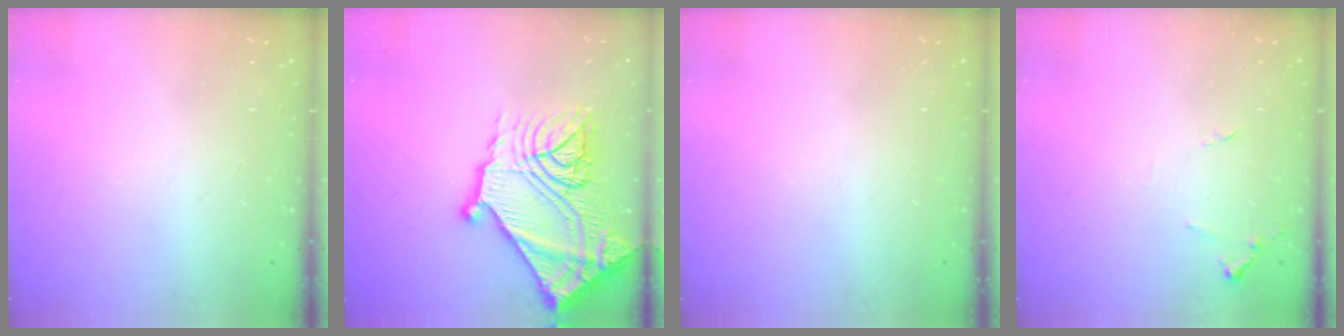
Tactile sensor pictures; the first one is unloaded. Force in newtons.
{"total": 28.8, "press": 28.7, "slide": 2.7}
{"total": 0.0}
{"total": 7.9, "press": 7.8, "slide": 0.7}